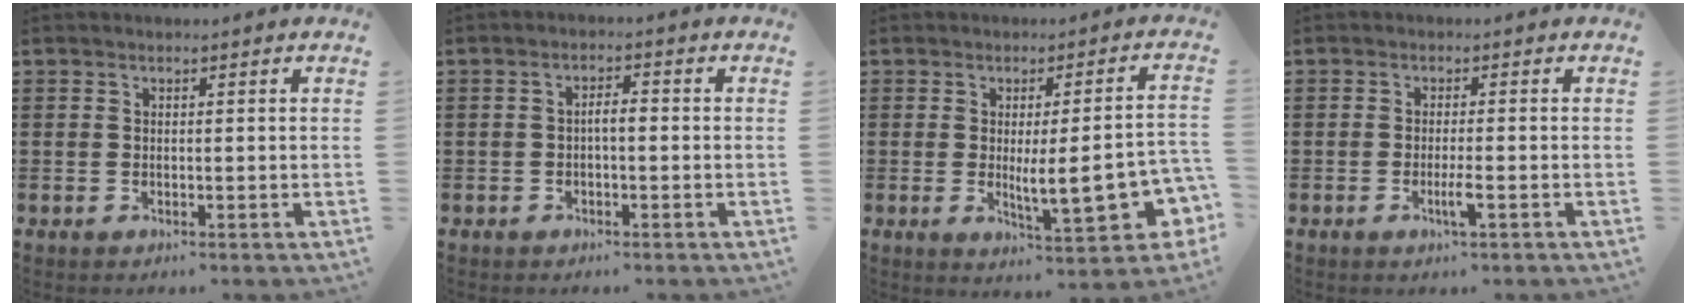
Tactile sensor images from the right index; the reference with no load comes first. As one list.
[{"total": 2.2, "force": [-0.5, 0.6, 2.0], "torque": [-0.038, 0.003, -0.010]}, {"total": 10.2, "force": [-1.6, 2.6, 9.7], "torque": [-0.139, -0.017, -0.023]}, {"total": 2.7, "force": [-1.2, 0.1, 2.4], "torque": [-0.048, -0.006, -0.025]}]